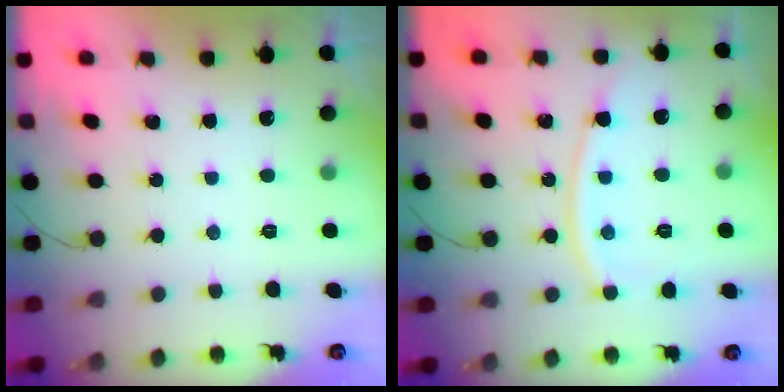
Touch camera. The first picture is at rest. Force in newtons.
{"total": 10.9, "press": 10.8, "slide": 1.1}